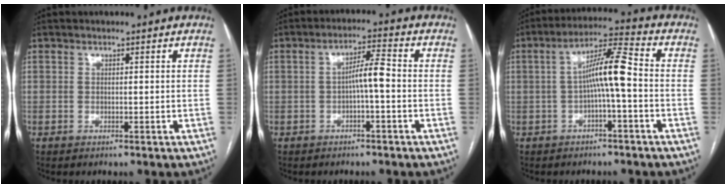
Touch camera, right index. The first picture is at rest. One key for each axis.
{"total": 4.4, "fx": -0.7, "fy": 0.4, "fz": 4.3, "tx": -0.068, "ty": 0.015, "tz": -0.009}
{"total": 7.9, "fx": -0.8, "fy": 0.6, "fz": 7.8, "tx": -0.137, "ty": 0.028, "tz": -0.017}